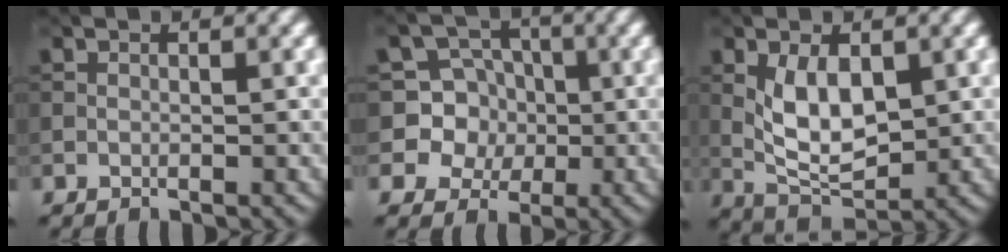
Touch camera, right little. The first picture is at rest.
{"total": 6.9, "force": [0.0, 6.7, 1.7], "torque": [-0.036, 0.025, -0.010]}
{"total": 5.1, "force": [0.3, 2.5, 4.4], "torque": [-0.086, -0.003, 0.008]}